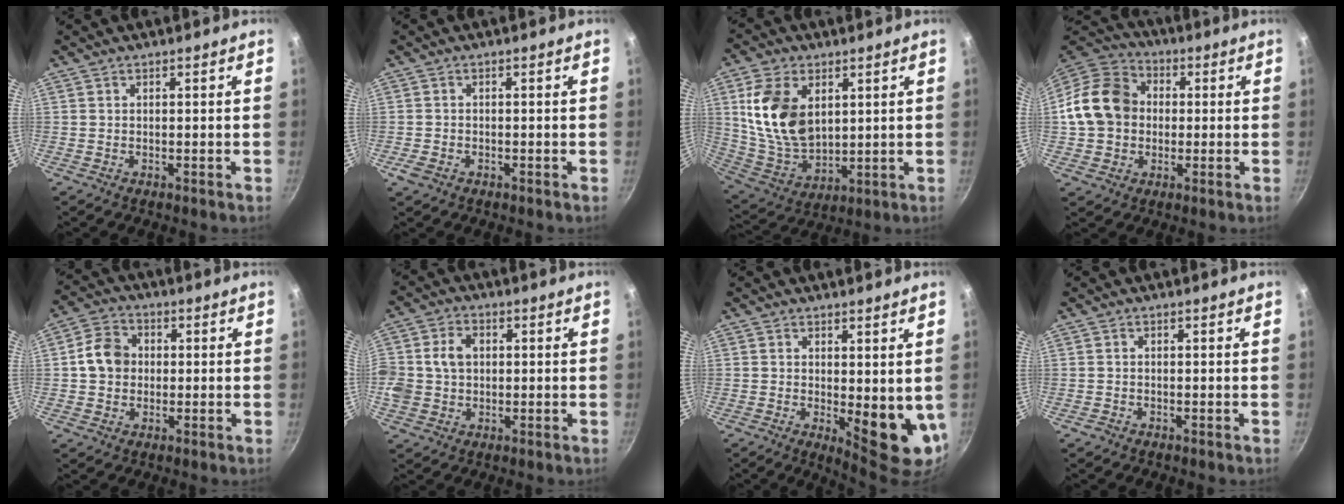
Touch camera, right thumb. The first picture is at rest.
{"total": 2.4, "force": [-1.2, 1.6, 1.3], "torque": [-0.027, 0.004, -0.022]}
{"total": 15.9, "force": [4.2, 10.3, 11.3], "torque": [-0.196, -0.026, 0.093]}
{"total": 15.3, "force": [0.5, 12.7, 8.4], "torque": [-0.129, 0.031, -0.004]}
{"total": 7.7, "force": [0.3, 6.5, 4.0], "torque": [-0.045, 0.014, -0.009]}
{"total": 9.8, "force": [0.9, 8.1, 5.4], "torque": [-0.103, 0.020, 0.009]}
{"total": 9.5, "force": [0.4, 3.8, 8.7], "torque": [-0.096, -0.020, 0.016]}
{"total": 0.7, "force": [-0.5, 0.5, 0.1], "torque": [-0.007, 0.005, -0.009]}